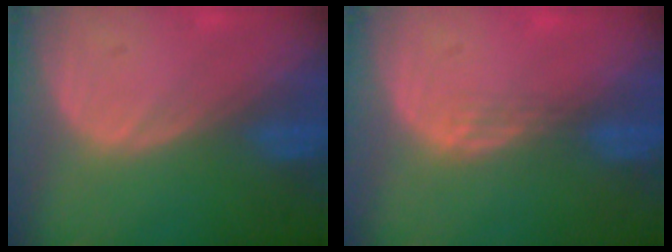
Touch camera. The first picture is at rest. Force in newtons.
{"total": 1.8, "press": 1.3, "slide": 1.2}